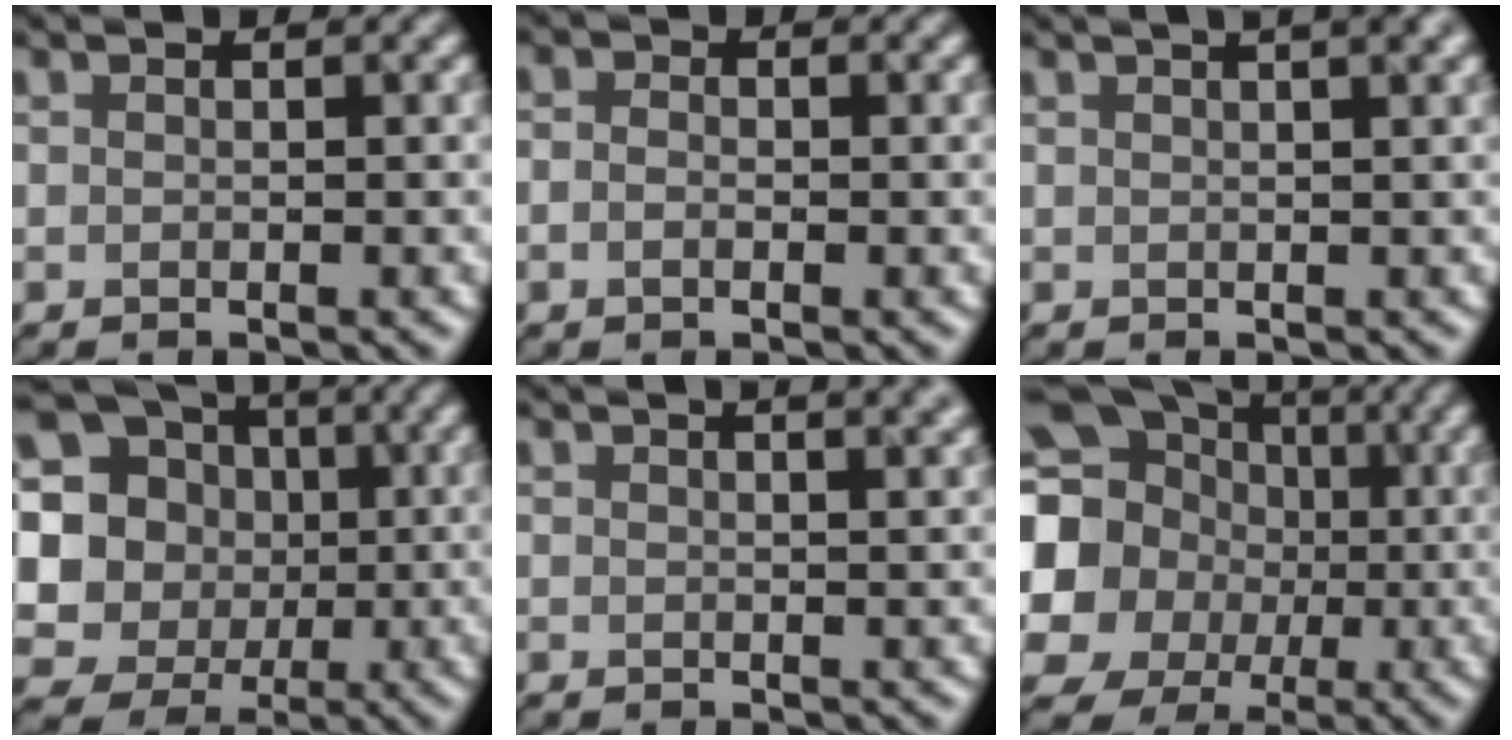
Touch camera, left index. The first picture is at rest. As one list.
[{"total": 1.9, "force": [0.0, 1.3, 1.3], "torque": [-0.011, 0.000, -0.018]}, {"total": 6.5, "force": [3.6, 2.9, 4.6], "torque": [-0.020, 0.048, 0.011]}, {"total": 20.0, "force": [3.6, 18.7, 6.0], "torque": [-0.171, 0.011, 0.042]}, {"total": 5.2, "force": [3.0, 2.4, 3.5], "torque": [-0.007, 0.040, 0.000]}, {"total": 18.7, "force": [1.3, 17.2, 7.2], "torque": [-0.193, 0.012, -0.017]}]